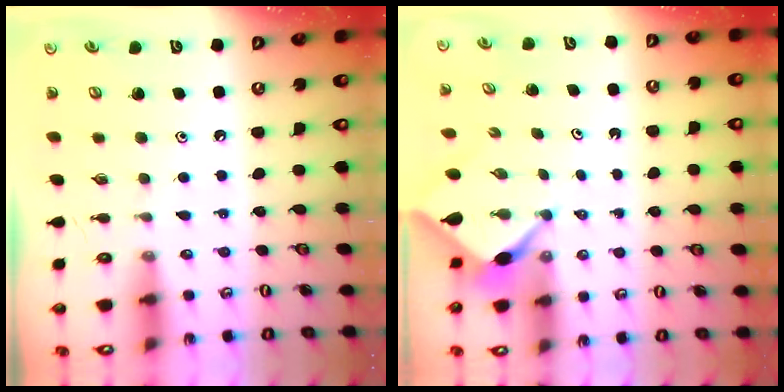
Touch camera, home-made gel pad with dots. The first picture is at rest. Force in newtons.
{"total": 2.2, "press": 2.1, "slide": 0.3}